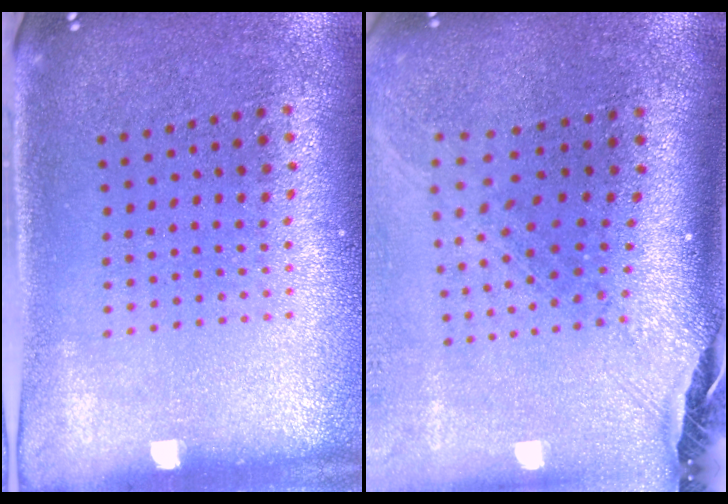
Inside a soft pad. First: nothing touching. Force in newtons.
{"total": 2.2, "press": 1.8, "slide": 1.4}